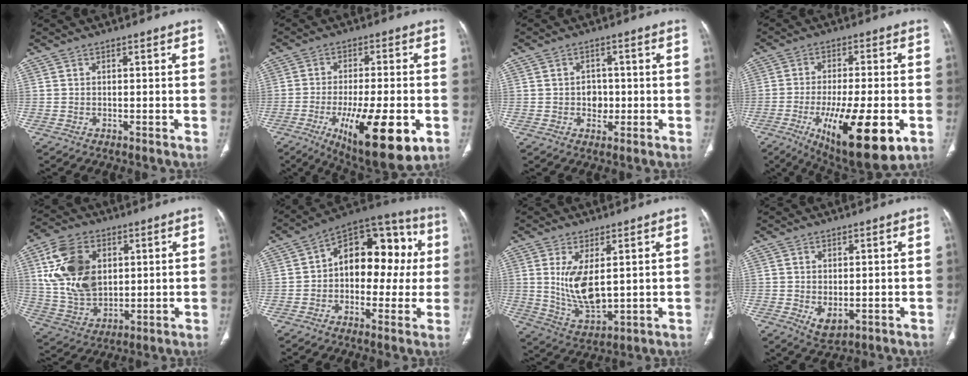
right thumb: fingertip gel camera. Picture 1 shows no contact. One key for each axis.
{"total": 18.8, "fx": -6.6, "fy": 5.9, "fz": 16.6, "tx": -0.244, "ty": -0.006, "tz": -0.088}
{"total": 3.5, "fx": -0.3, "fy": 2.9, "fz": 2.0, "tx": -0.011, "ty": 0.006, "tz": -0.005}
{"total": 20.0, "fx": -6.9, "fy": 6.5, "fz": 17.7, "tx": -0.270, "ty": -0.010, "tz": -0.092}
{"total": 16.1, "fx": 4.2, "fy": 10.8, "fz": 11.1, "tx": -0.194, "ty": -0.010, "tz": 0.089}
{"total": 17.7, "fx": 1.8, "fy": 11.3, "fz": 13.6, "tx": -0.135, "ty": 0.048, "tz": 0.014}
{"total": 9.6, "fx": 1.9, "fy": 4.1, "fz": 8.4, "tx": -0.159, "ty": -0.029, "tz": 0.054}
{"total": 4.0, "fx": -0.5, "fy": 2.3, "fz": 3.2, "tx": -0.049, "ty": -0.008, "tz": 0.008}